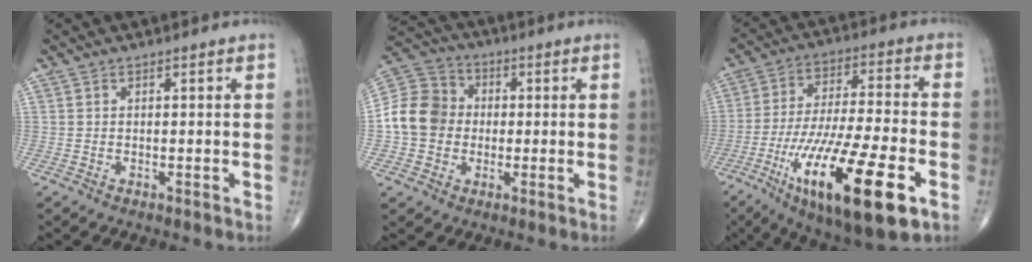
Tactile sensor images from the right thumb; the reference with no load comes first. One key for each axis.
{"total": 11.7, "fx": -0.7, "fy": 10.2, "fz": 5.7, "tx": -0.095, "ty": 0.032, "tz": -0.023}
{"total": 24.1, "fx": -9.9, "fy": 6.3, "fz": 21.1, "tx": -0.392, "ty": 0.007, "tz": -0.160}